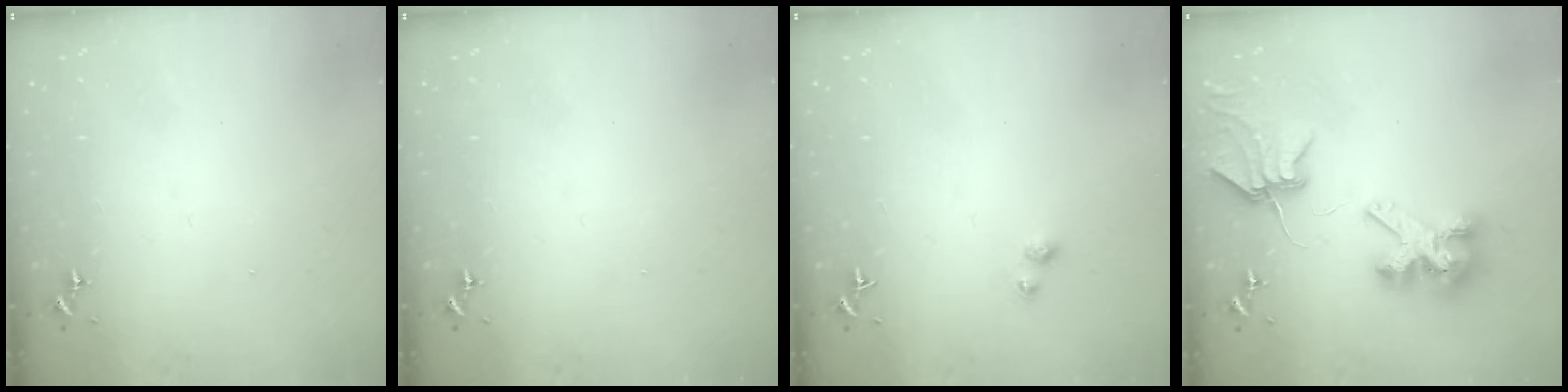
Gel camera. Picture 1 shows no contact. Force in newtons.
{"total": 0.0}
{"total": 2.7, "press": 2.7, "slide": 0.2}
{"total": 9.5, "press": 9.4, "slide": 1.2}